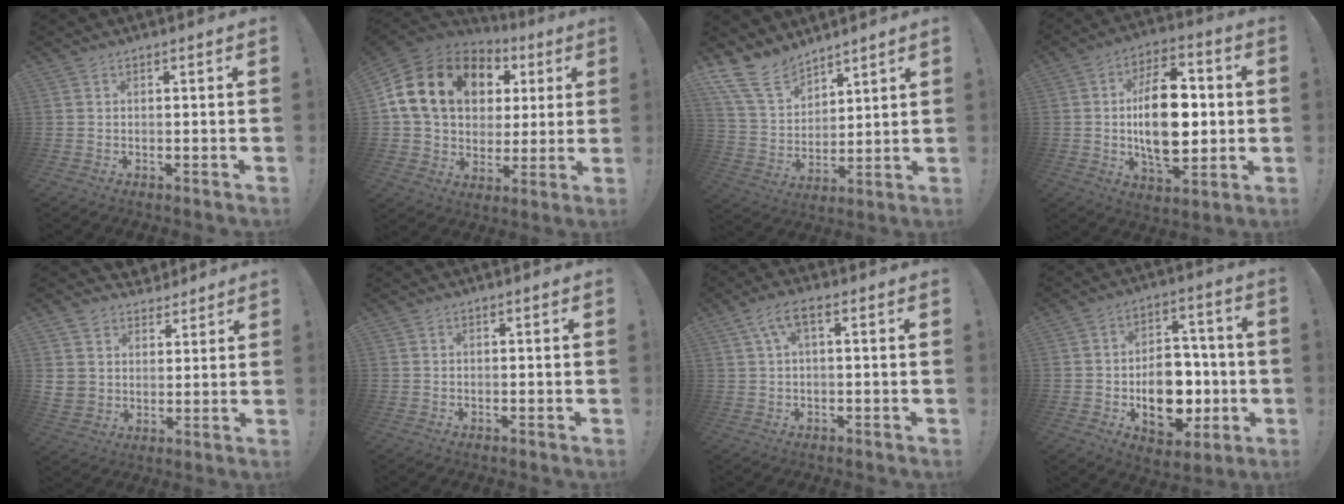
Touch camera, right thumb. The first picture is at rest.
{"total": 19.8, "force": [7.0, 14.1, 12.0], "torque": [-0.218, -0.018, 0.141]}
{"total": 13.9, "force": [11.0, 6.7, 5.2], "torque": [-0.119, -0.072, 0.213]}
{"total": 20.1, "force": [0.0, 11.5, 16.5], "torque": [-0.275, 0.006, -0.001]}
{"total": 7.3, "force": [3.9, 6.1, 0.6], "torque": [-0.016, -0.031, 0.084]}
{"total": 0.0}
{"total": 5.7, "force": [1.6, 1.9, 5.1], "torque": [-0.103, 0.008, 0.032]}
{"total": 16.5, "force": [-3.8, 11.5, 11.2], "torque": [-0.167, 0.024, -0.054]}